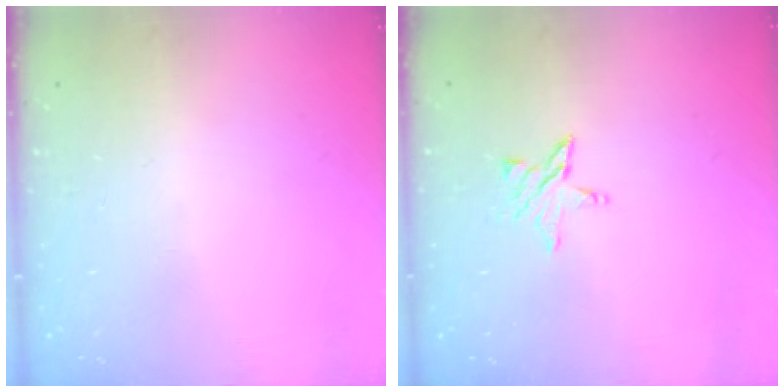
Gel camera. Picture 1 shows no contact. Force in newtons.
{"total": 5.6, "press": 5.6, "slide": 0.5}